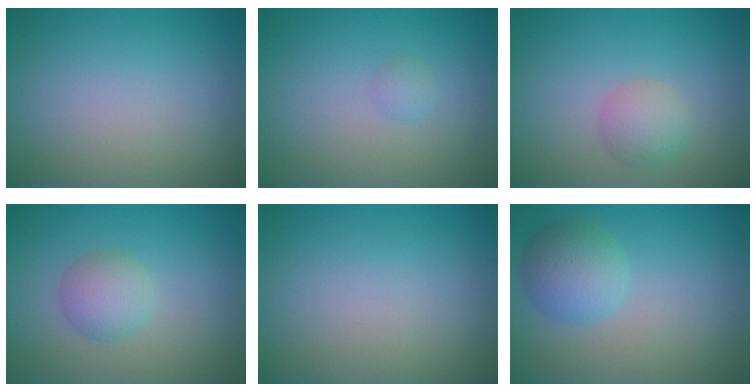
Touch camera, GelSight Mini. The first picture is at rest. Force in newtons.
{"total": 0.7, "press": 0.7, "slide": 0.0}
{"total": 2.3, "press": 2.3, "slide": 0.1}
{"total": 2.5, "press": 2.5, "slide": 0.0}
{"total": 0.0}
{"total": 3.7, "press": 3.7, "slide": 0.2}